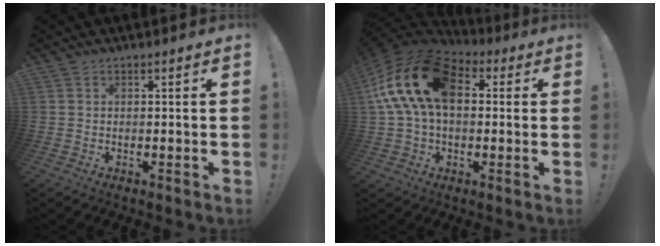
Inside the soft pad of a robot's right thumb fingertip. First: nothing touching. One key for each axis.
{"total": 20.5, "fx": 4.9, "fy": 12.7, "fz": 15.4, "tx": -0.284, "ty": 0.004, "tz": 0.092}